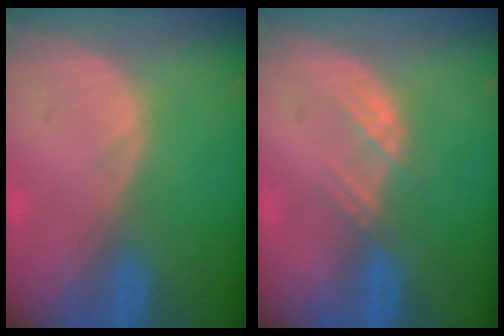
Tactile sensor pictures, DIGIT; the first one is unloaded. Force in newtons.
{"total": 2.6, "press": 2.5, "slide": 0.7}